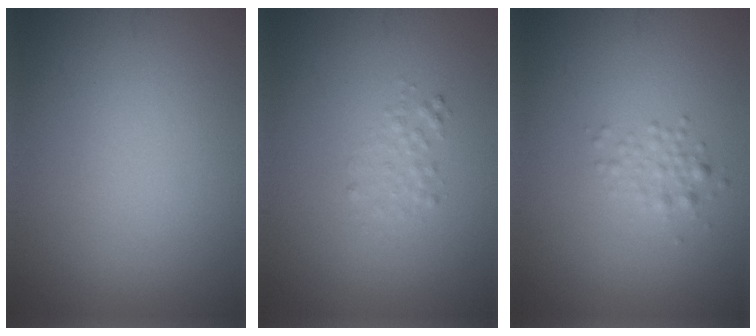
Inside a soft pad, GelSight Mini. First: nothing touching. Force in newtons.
{"total": 1.2, "press": 1.2, "slide": 0.0}
{"total": 1.4, "press": 1.4, "slide": 0.1}